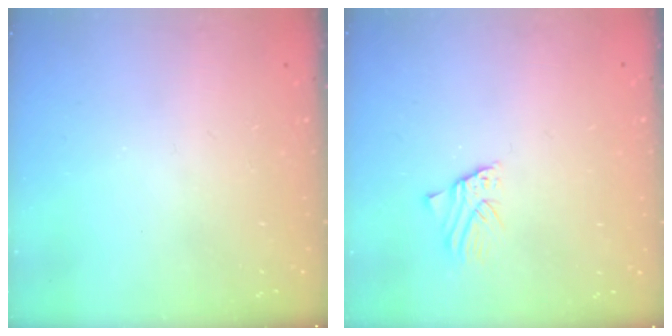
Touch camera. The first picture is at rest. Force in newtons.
{"total": 1.4, "press": 1.4, "slide": 0.0}